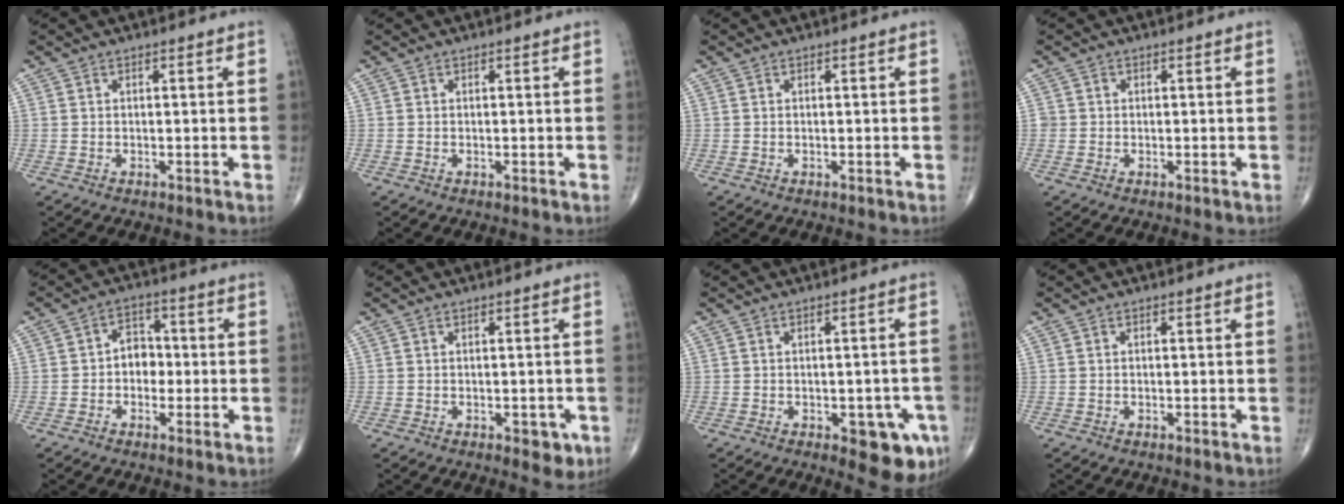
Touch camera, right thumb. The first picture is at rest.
{"total": 0.0}
{"total": 0.0}
{"total": 0.9, "force": [-0.1, 0.9, 0.1], "torque": [0.005, 0.004, -0.003]}
{"total": 5.6, "force": [-0.6, 4.3, 3.6], "torque": [-0.022, 0.017, -0.021]}
{"total": 3.4, "force": [-1.1, 1.8, 2.6], "torque": [-0.010, -0.001, -0.010]}
{"total": 8.4, "force": [-3.4, 3.5, 6.8], "torque": [-0.050, 0.001, -0.036]}
{"total": 0.0}